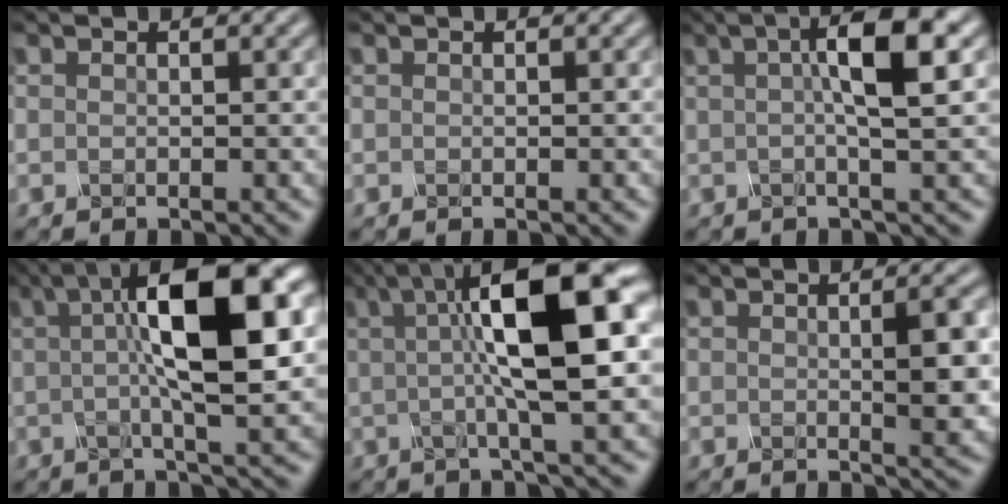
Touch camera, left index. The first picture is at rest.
{"total": 0.0}
{"total": 5.8, "force": [1.4, 1.1, 5.5], "torque": [-0.073, 0.013, 0.015]}
{"total": 11.6, "force": [2.2, 2.9, 11.0], "torque": [-0.156, 0.022, 0.033]}
{"total": 11.6, "force": [2.1, 2.6, 11.1], "torque": [-0.153, 0.021, 0.031]}
{"total": 3.7, "force": [0.4, 0.8, 3.6], "torque": [-0.051, 0.003, 0.009]}